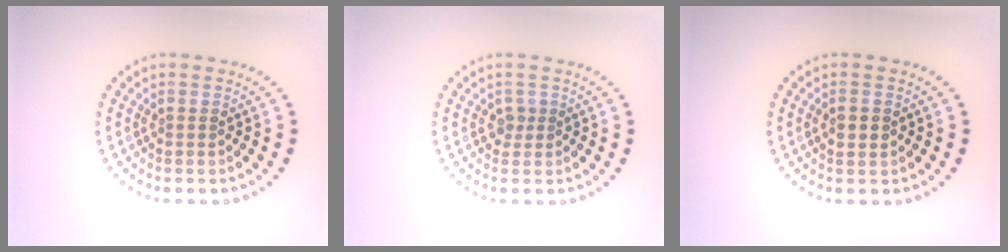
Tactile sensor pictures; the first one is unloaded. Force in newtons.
{"total": 0.9, "press": 0.8, "slide": 0.4}
{"total": 1.1, "press": 1.1, "slide": 0.1}